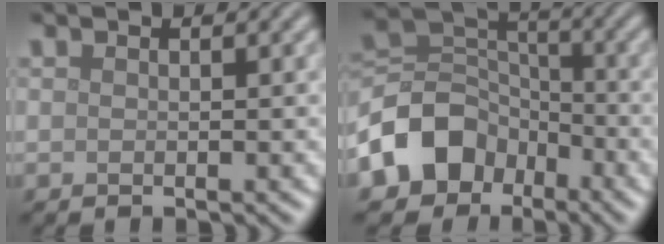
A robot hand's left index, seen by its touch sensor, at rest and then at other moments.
{"total": 7.8, "force": [-4.0, 5.9, 3.2], "torque": [-0.050, 0.006, -0.089]}